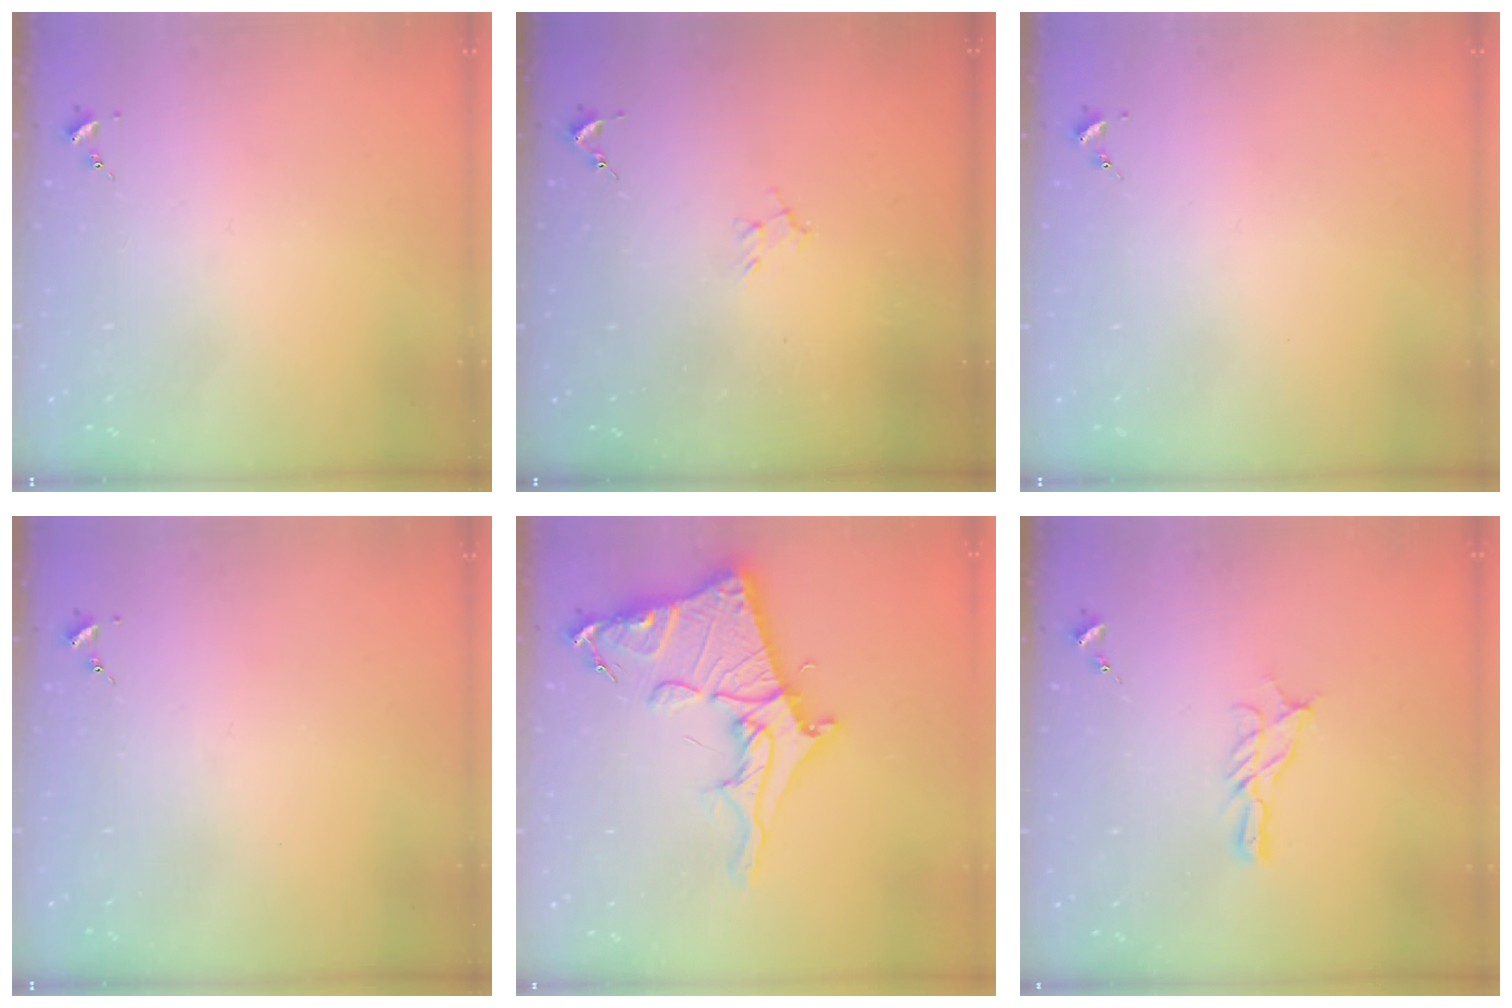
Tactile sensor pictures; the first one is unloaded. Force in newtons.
{"total": 5.5, "press": 5.4, "slide": 0.8}
{"total": 0.0}
{"total": 0.0}
{"total": 19.2, "press": 19.1, "slide": 1.8}
{"total": 7.2, "press": 7.2, "slide": 0.1}